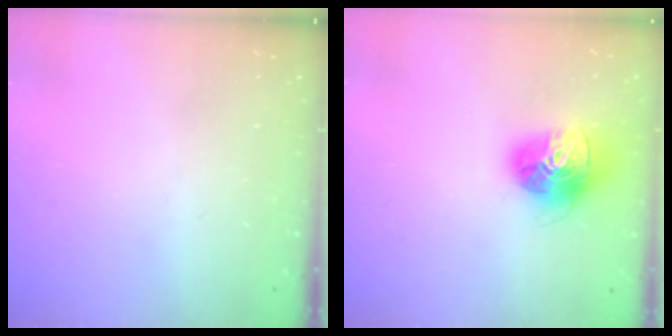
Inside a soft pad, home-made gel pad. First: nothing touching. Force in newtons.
{"total": 16.4, "press": 16.3, "slide": 1.8}